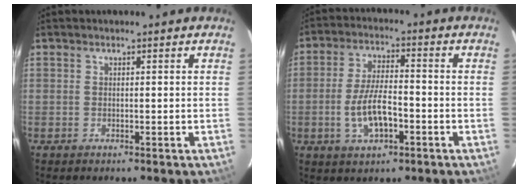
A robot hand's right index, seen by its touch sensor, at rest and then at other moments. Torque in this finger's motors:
{"motor_torque": [0.51, 0.12, 0.40, 0.13]}